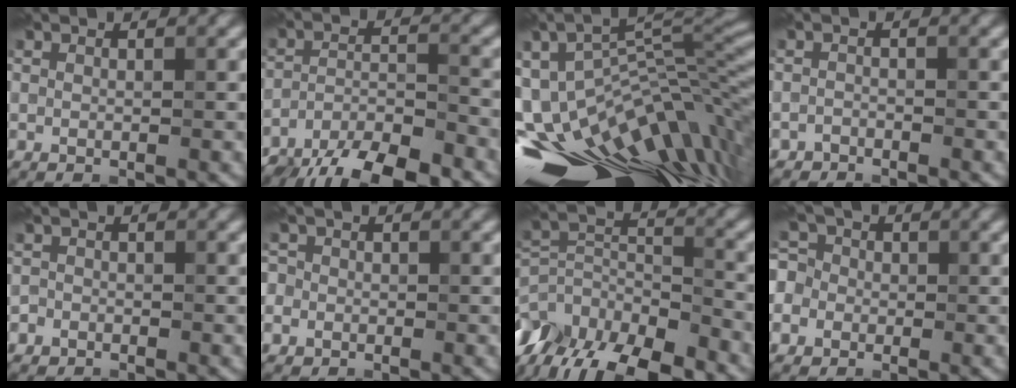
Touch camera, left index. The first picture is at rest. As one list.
[{"total": 9.0, "force": [-7.4, 2.3, 4.6], "torque": [-0.074, -0.004, -0.128]}, {"total": 18.1, "force": [-9.7, 8.6, 12.7], "torque": [-0.210, -0.004, -0.131]}, {"total": 1.1, "force": [-1.0, 0.4, -0.2], "torque": [0.007, 0.003, -0.020]}, {"total": 1.0, "force": [-0.7, 0.6, -0.2], "torque": [0.010, 0.001, -0.015]}, {"total": 2.6, "force": [-0.8, 2.5, 0.4], "torque": [0.014, 0.011, -0.038]}, {"total": 11.6, "force": [-8.8, 4.5, 6.1], "torque": [-0.130, 0.000, -0.146]}, {"total": 6.8, "force": [-1.7, 6.1, 2.4], "torque": [-0.059, 0.017, -0.068]}]